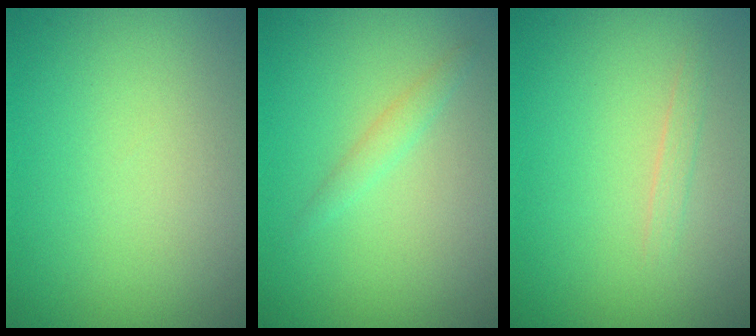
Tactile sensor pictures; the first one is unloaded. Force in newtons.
{"total": 1.1, "press": 1.1, "slide": 0.1}
{"total": 0.6, "press": 0.6, "slide": 0.1}